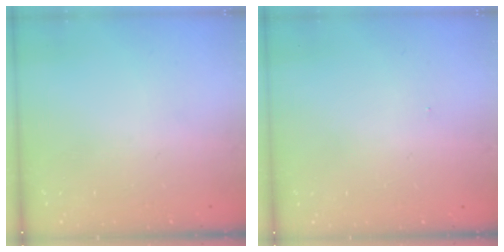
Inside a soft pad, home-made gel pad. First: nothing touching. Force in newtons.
{"total": 5.3, "press": 0.3, "slide": 5.2}